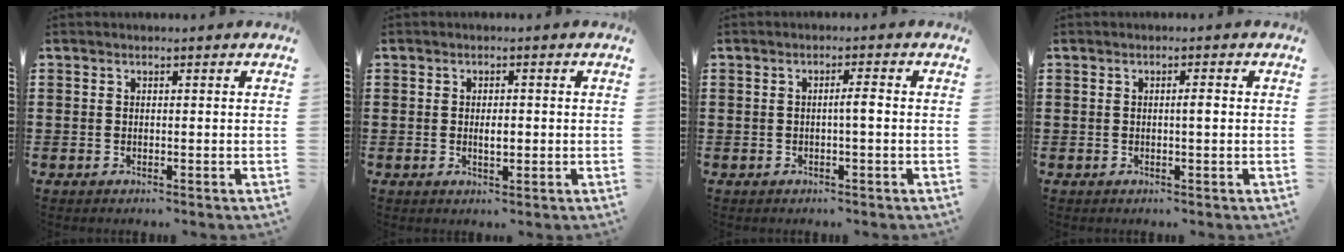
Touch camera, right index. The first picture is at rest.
{"total": 2.3, "force": [-0.1, 0.9, 2.1], "torque": [-0.039, 0.001, -0.003]}
{"total": 2.1, "force": [-0.3, 0.1, 2.1], "torque": [-0.038, 0.001, -0.007]}
{"total": 1.5, "force": [0.1, 0.1, 1.5], "torque": [-0.027, 0.000, 0.000]}